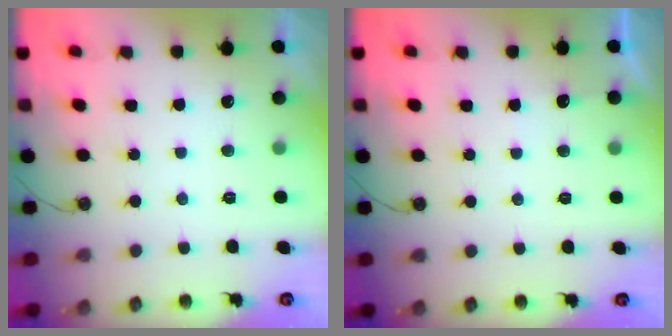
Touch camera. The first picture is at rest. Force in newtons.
{"total": 2.5, "press": 2.5, "slide": 0.3}